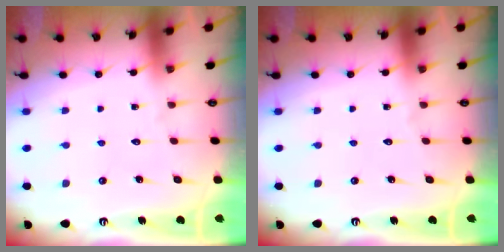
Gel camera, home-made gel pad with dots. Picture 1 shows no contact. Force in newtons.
{"total": 0.0}